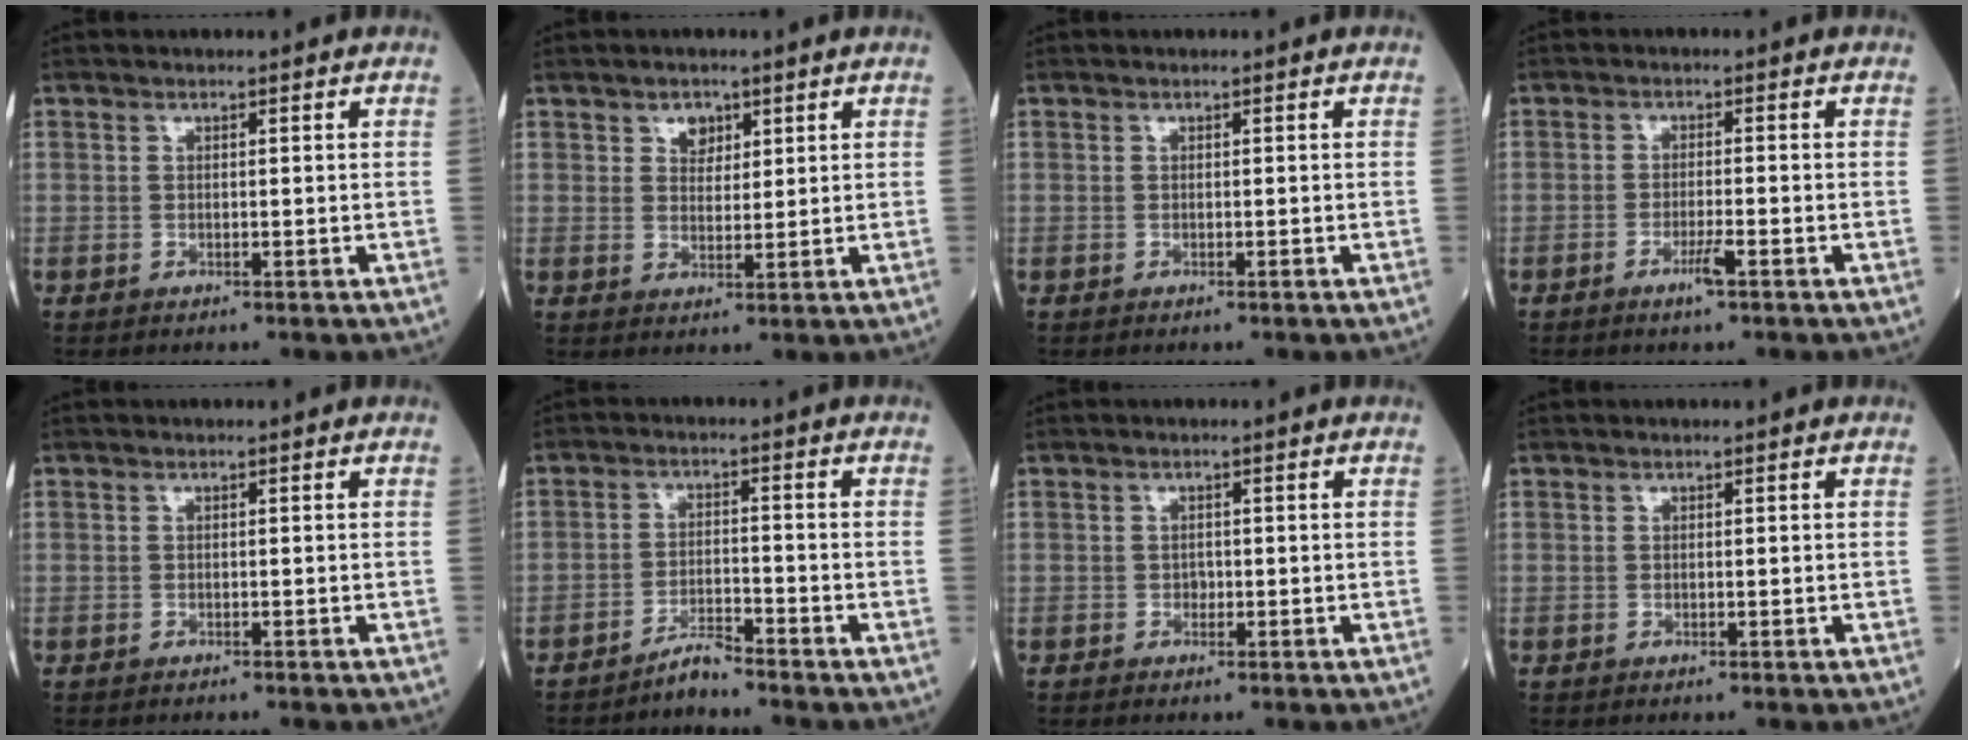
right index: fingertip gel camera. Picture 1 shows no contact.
{"total": 2.9, "force": [1.7, 2.0, 1.3], "torque": [-0.019, 0.001, 0.029]}
{"total": 0.0}
{"total": 2.7, "force": [-1.6, -0.2, 2.2], "torque": [-0.043, -0.004, -0.030]}
{"total": 1.0, "force": [-1.0, 0.0, 0.4], "torque": [-0.005, 0.000, -0.014]}
{"total": 3.0, "force": [-2.9, -0.1, 0.7], "torque": [-0.008, -0.009, -0.054]}
{"total": 0.7, "force": [-0.2, 0.5, 0.4], "torque": [-0.004, 0.003, -0.005]}
{"total": 0.0}